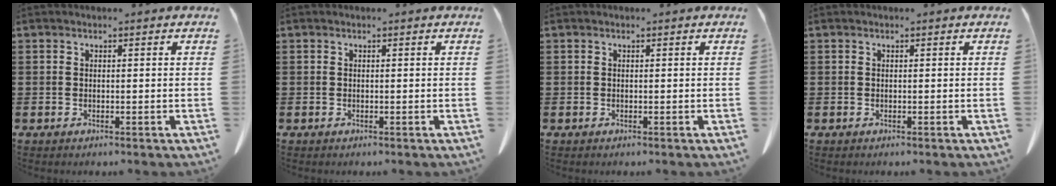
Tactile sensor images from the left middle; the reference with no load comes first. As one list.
[{"total": 0.0}, {"total": 0.0}, {"total": 0.0}]